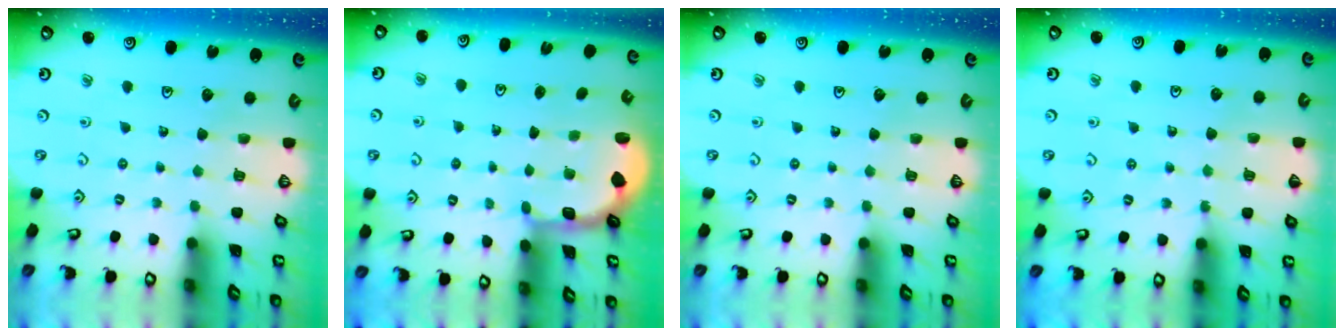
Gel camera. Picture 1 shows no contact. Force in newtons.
{"total": 2.3, "press": 2.1, "slide": 1.0}
{"total": 0.0}
{"total": 4.2, "press": 4.0, "slide": 1.4}